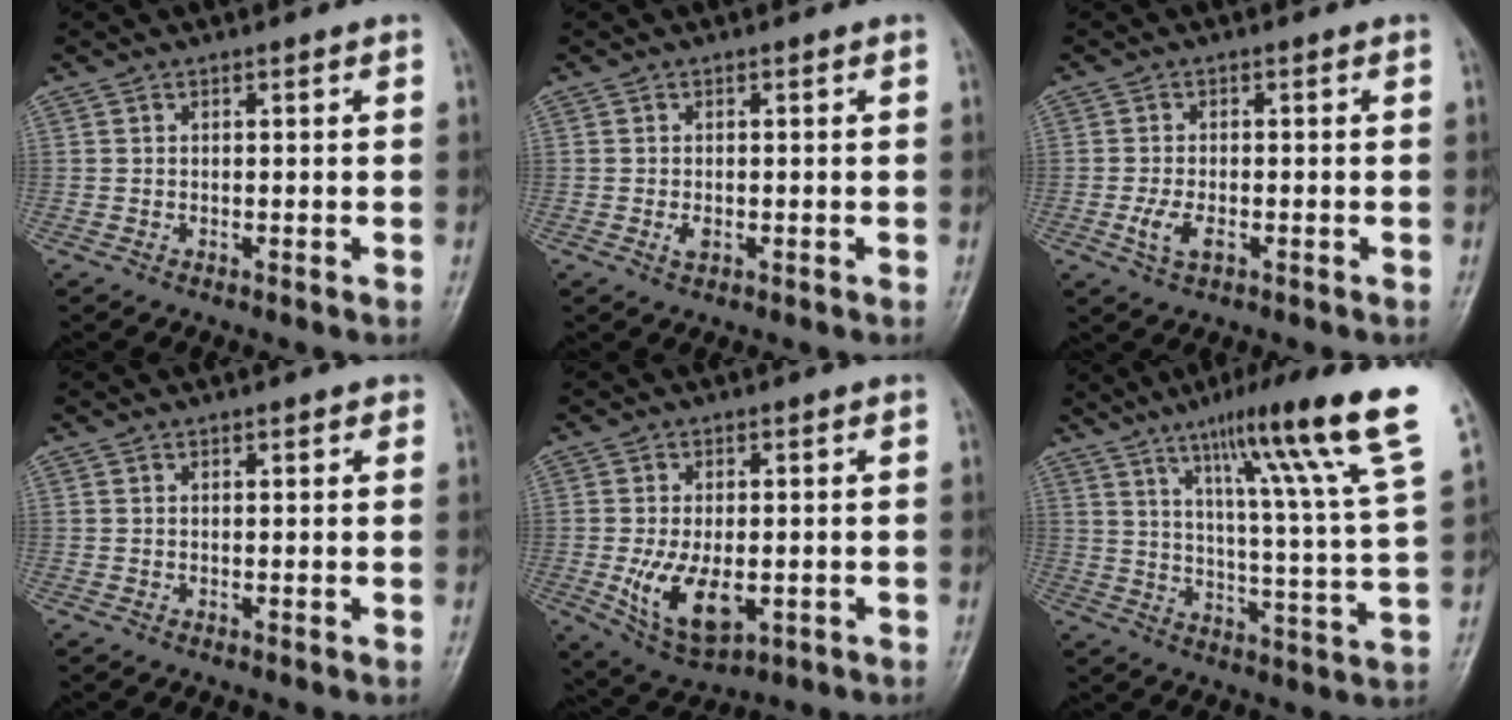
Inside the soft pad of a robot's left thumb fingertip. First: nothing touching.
{"total": 1.6, "force": [-0.4, 0.9, 1.3], "torque": [-0.024, 0.003, -0.006]}
{"total": 3.8, "force": [-1.3, 1.9, 3.0], "torque": [-0.066, 0.003, -0.022]}
{"total": 1.1, "force": [0.7, 0.5, 0.8], "torque": [-0.008, 0.000, 0.006]}
{"total": 10.1, "force": [-2.0, 5.4, 8.3], "torque": [-0.143, -0.009, -0.019]}
{"total": 22.1, "force": [13.6, 0.6, 17.4], "torque": [-0.239, -0.055, 0.195]}